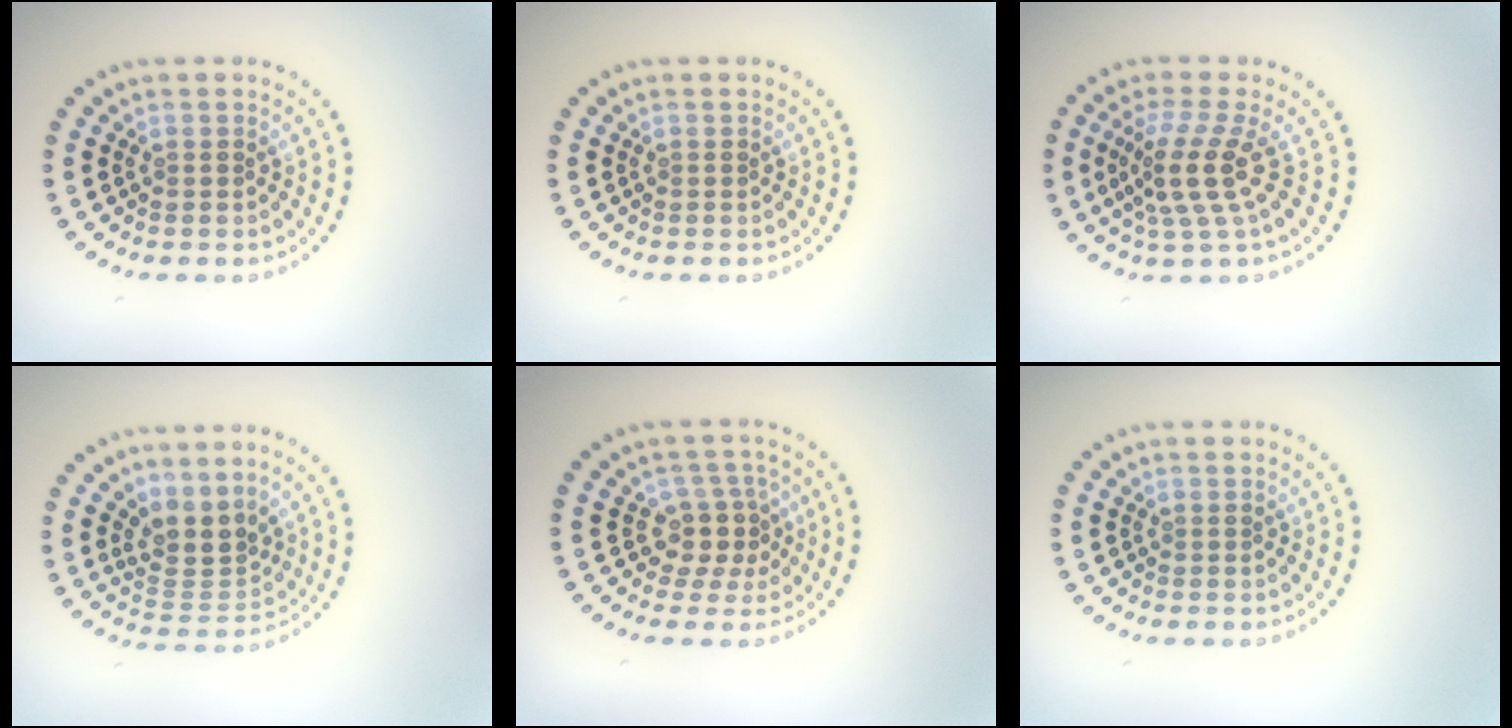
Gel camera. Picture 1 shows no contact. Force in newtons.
{"total": 0.0}
{"total": 3.9, "press": 2.8, "slide": 2.8}
{"total": 3.5, "press": 2.7, "slide": 2.2}
{"total": 2.9, "press": 2.2, "slide": 1.8}
{"total": 0.0}